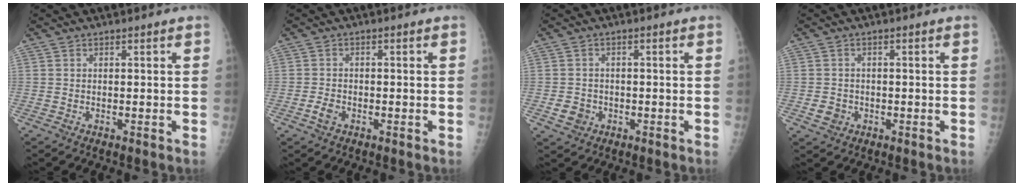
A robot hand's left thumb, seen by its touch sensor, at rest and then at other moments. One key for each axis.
{"total": 2.4, "fx": -1.1, "fy": 1.6, "fz": 1.4, "tx": -0.026, "ty": 0.005, "tz": -0.021}
{"total": 3.3, "fx": -1.0, "fy": 2.9, "fz": 1.2, "tx": -0.010, "ty": 0.005, "tz": -0.014}
{"total": 2.7, "fx": -0.8, "fy": 2.4, "fz": 1.0, "tx": -0.009, "ty": 0.004, "tz": -0.010}